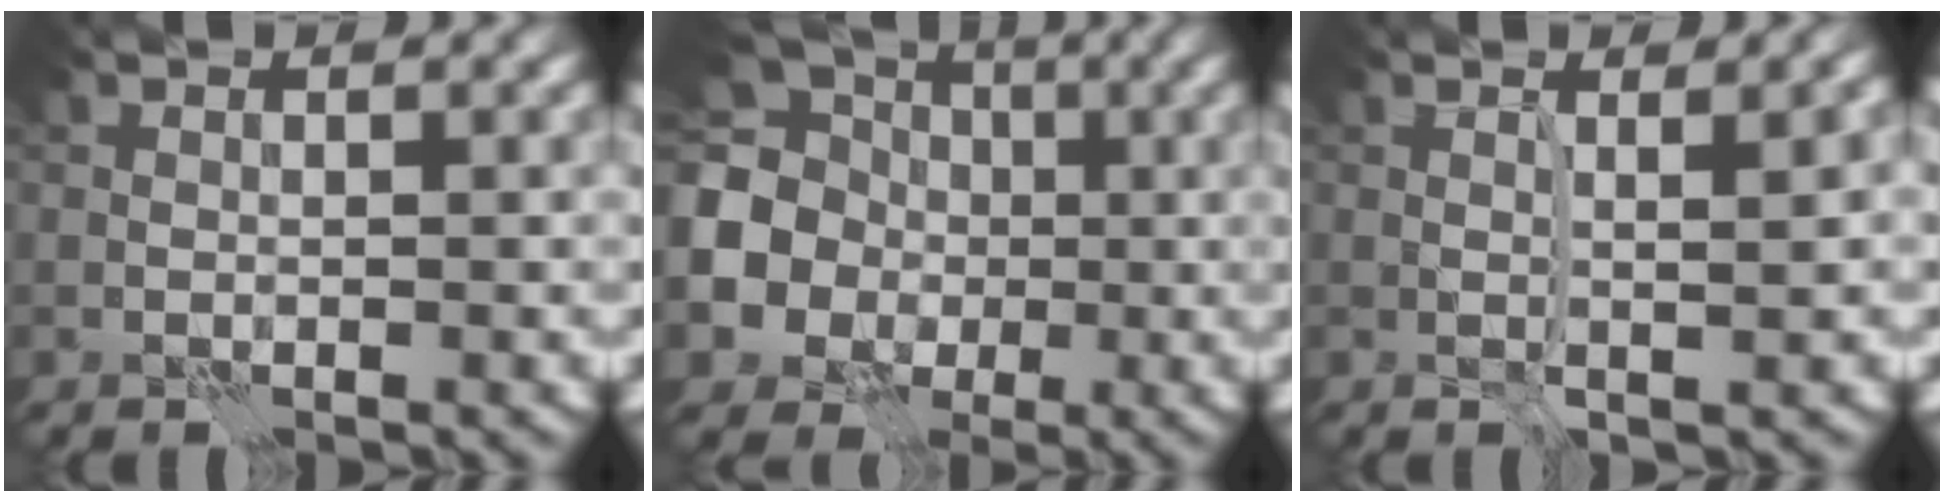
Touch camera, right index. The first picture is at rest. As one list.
[{"total": 11.7, "force": [-0.1, 10.8, 4.5], "torque": [-0.134, 0.010, -0.037]}, {"total": 2.3, "force": [0.5, 0.6, 2.2], "torque": [-0.018, 0.003, 0.003]}]